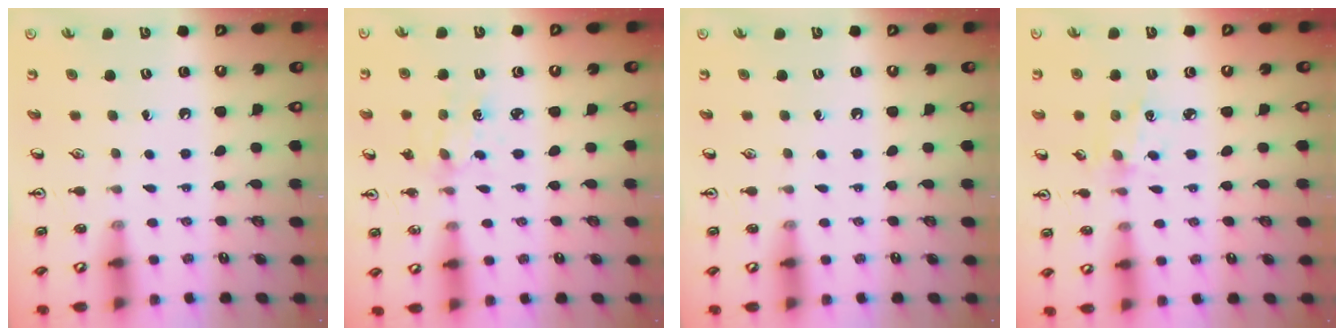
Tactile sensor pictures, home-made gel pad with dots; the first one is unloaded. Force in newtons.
{"total": 4.1, "press": 4.1, "slide": 0.6}
{"total": 0.0}
{"total": 2.3, "press": 2.3, "slide": 0.4}